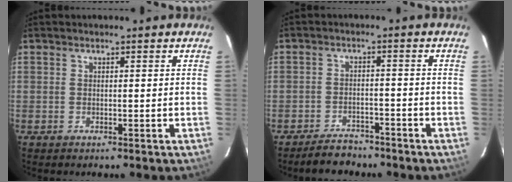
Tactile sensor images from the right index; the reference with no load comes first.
{"total": 4.5, "force": [-3.9, 2.0, 0.7], "torque": [-0.016, 0.001, -0.063]}